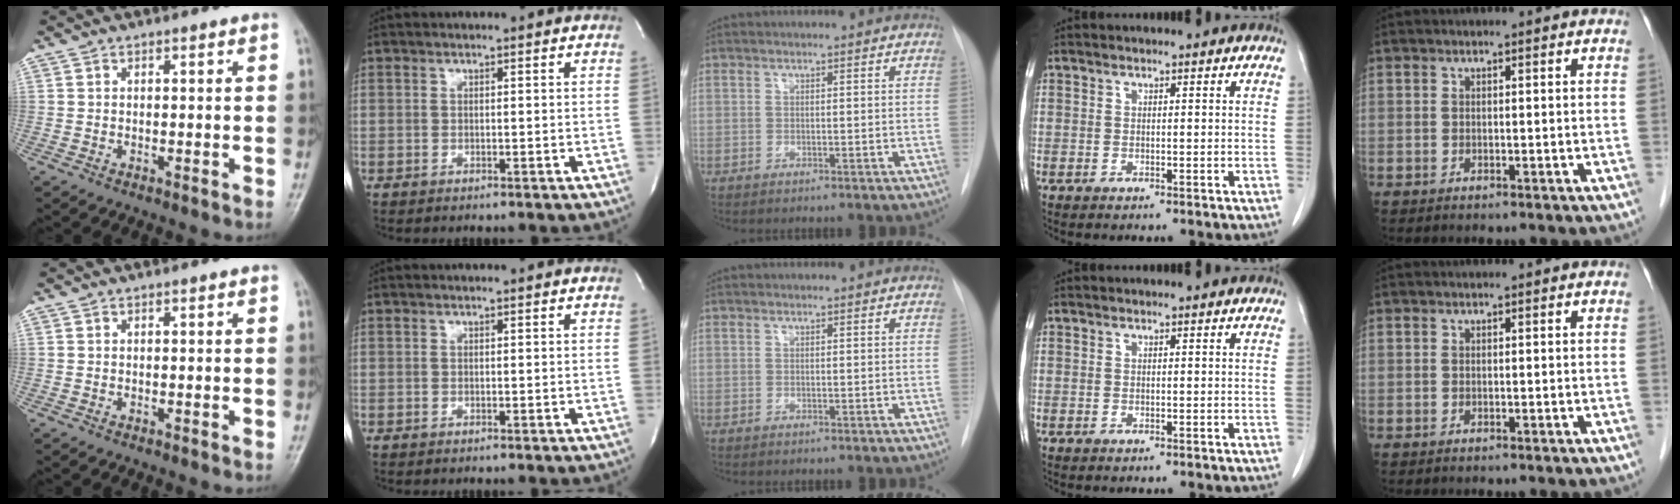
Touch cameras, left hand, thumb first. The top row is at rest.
{}